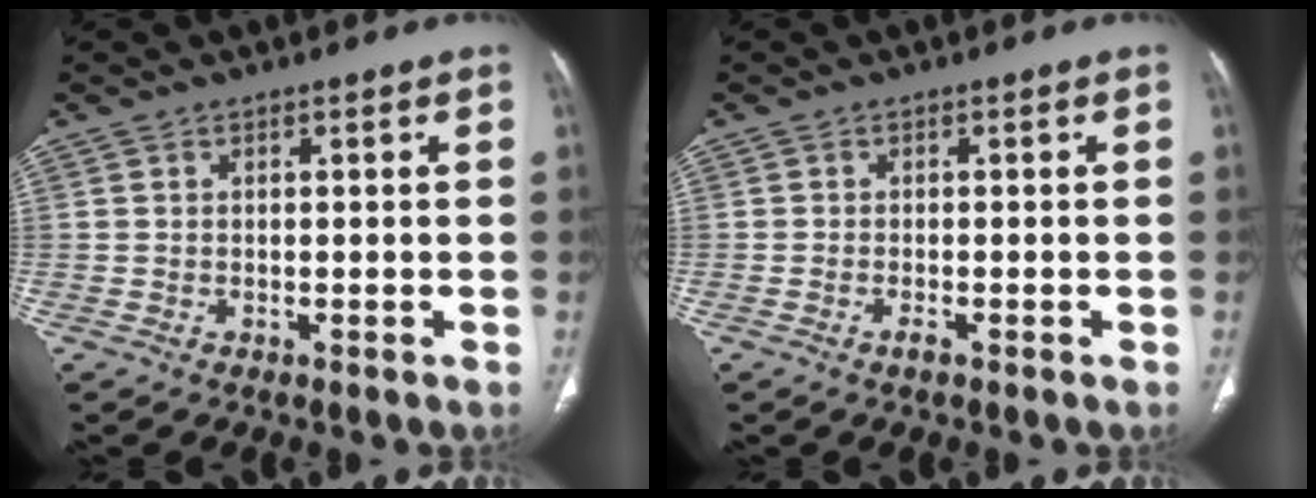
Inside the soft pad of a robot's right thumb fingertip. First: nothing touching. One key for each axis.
{"total": 1.0, "fx": -0.7, "fy": 0.2, "fz": 0.7, "tx": -0.016, "ty": 0.000, "tz": -0.014}